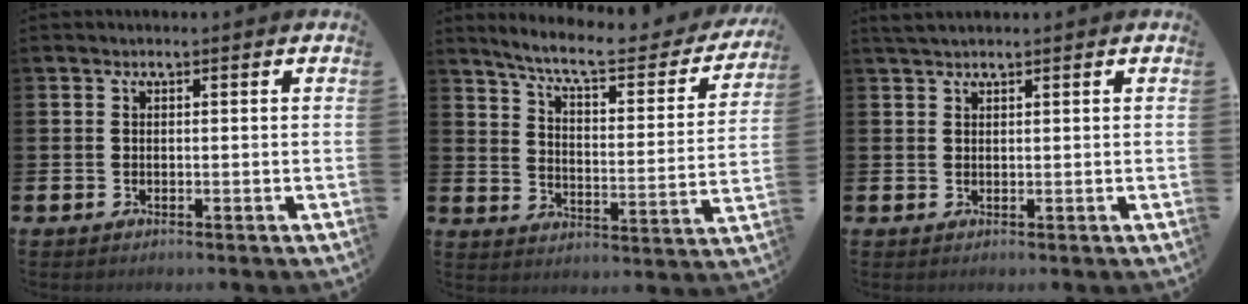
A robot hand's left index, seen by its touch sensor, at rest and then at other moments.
{"total": 8.3, "force": [7.2, 1.6, 3.7], "torque": [-0.096, -0.047, 0.119]}
{"total": 1.6, "force": [1.4, 0.3, 0.6], "torque": [-0.012, 0.004, 0.025]}